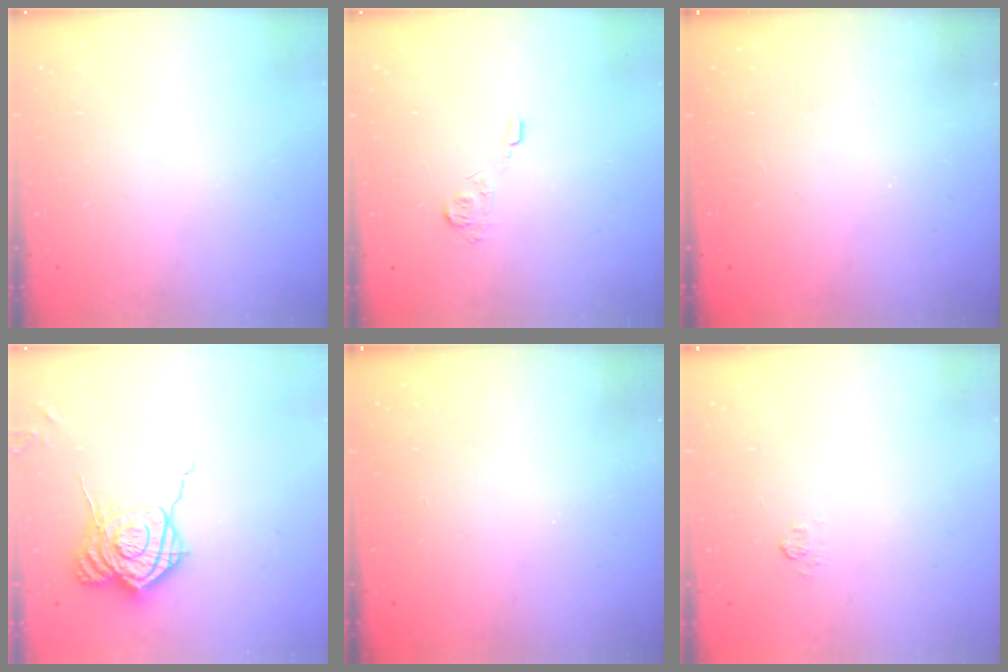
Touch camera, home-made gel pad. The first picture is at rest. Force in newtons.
{"total": 6.2, "press": 6.2, "slide": 0.5}
{"total": 2.3, "press": 2.2, "slide": 0.8}
{"total": 16.2, "press": 16.2, "slide": 0.5}
{"total": 2.3, "press": 2.2, "slide": 0.8}
{"total": 5.2, "press": 5.1, "slide": 1.2}